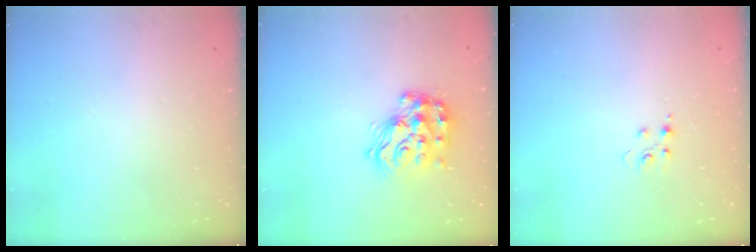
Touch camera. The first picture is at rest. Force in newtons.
{"total": 17.0, "press": 17.0, "slide": 1.2}
{"total": 3.8, "press": 3.8, "slide": 0.4}